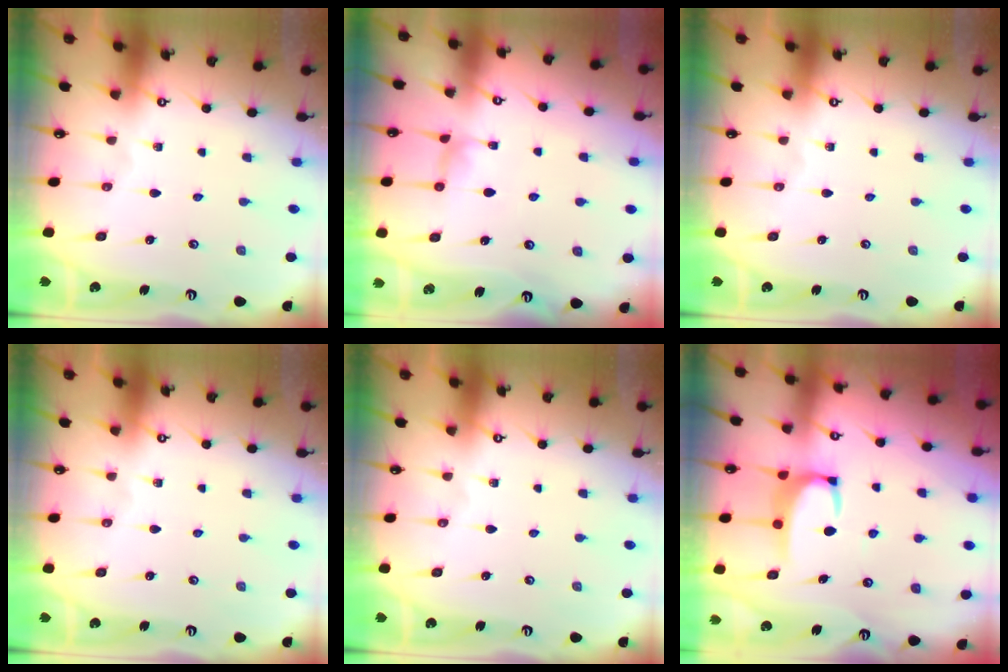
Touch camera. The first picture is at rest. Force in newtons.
{"total": 1.3, "press": 1.1, "slide": 0.7}
{"total": 0.0}
{"total": 0.0}
{"total": 0.0}
{"total": 3.5, "press": 3.5, "slide": 0.3}